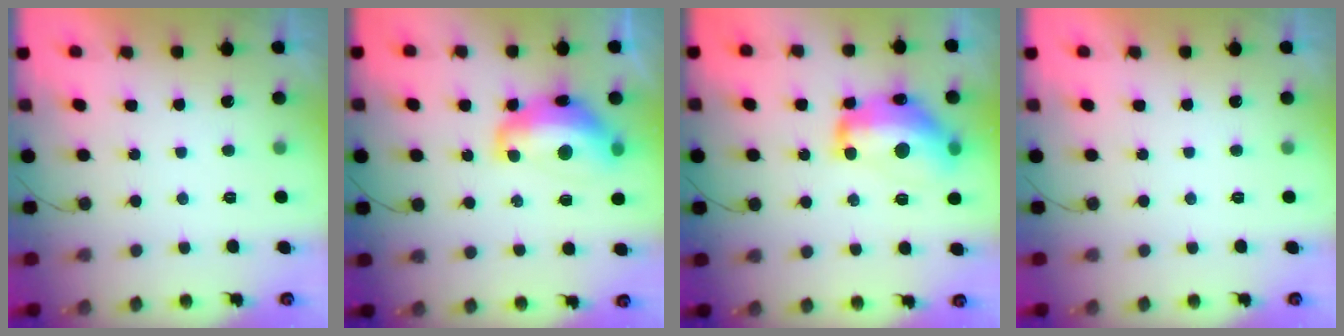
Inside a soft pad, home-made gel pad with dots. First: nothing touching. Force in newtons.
{"total": 14.3, "press": 14.3, "slide": 1.1}
{"total": 17.3, "press": 17.3, "slide": 1.1}
{"total": 0.0}